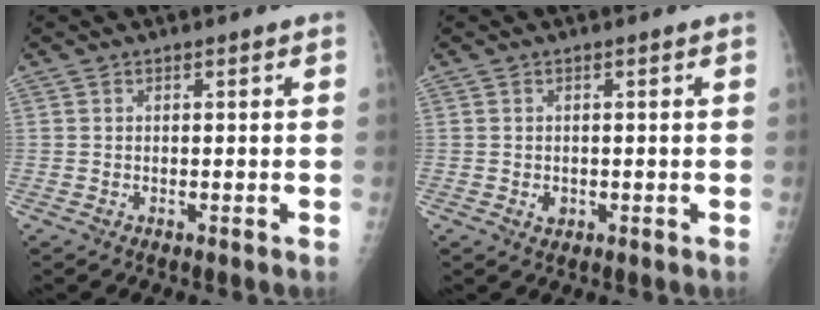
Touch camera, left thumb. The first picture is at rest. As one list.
[{"total": 1.4, "force": [0.1, 1.0, 1.0], "torque": [-0.010, -0.001, 0.007]}]